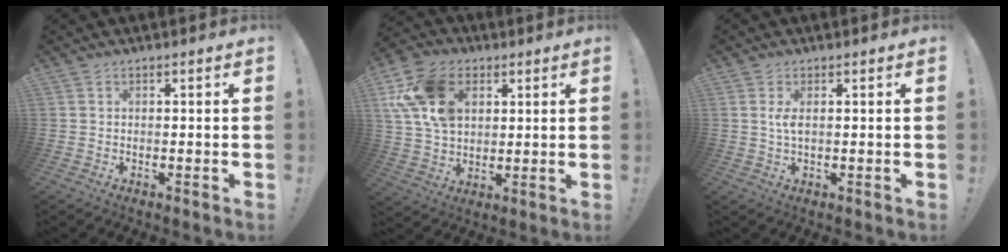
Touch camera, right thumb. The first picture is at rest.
{"total": 17.3, "force": [6.3, 12.4, 10.4], "torque": [-0.199, -0.011, 0.124]}
{"total": 2.8, "force": [0.5, 0.8, 2.6], "torque": [-0.049, 0.001, 0.008]}